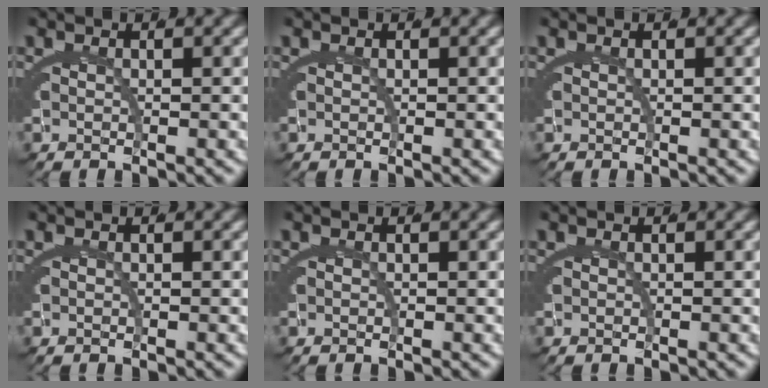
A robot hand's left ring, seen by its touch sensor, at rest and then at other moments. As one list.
[{"total": 0.0}, {"total": 0.0}, {"total": 0.0}, {"total": 0.0}, {"total": 0.0}]